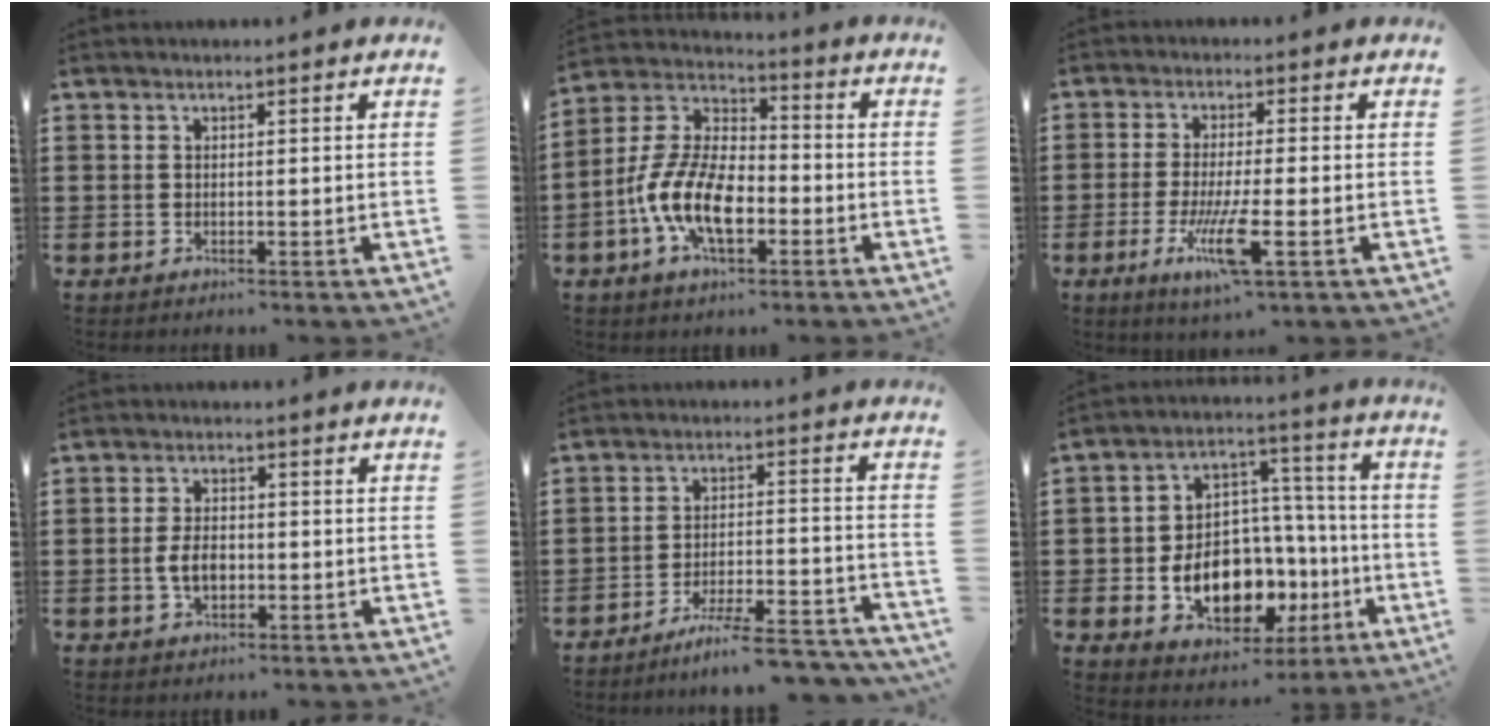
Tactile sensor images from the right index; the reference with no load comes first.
{"total": 11.5, "force": [-4.4, 5.5, 9.1], "torque": [-0.220, -0.003, -0.089]}
{"total": 8.6, "force": [-3.2, 1.1, 7.9], "torque": [-0.165, -0.025, -0.060]}
{"total": 4.1, "force": [-0.8, 2.3, 3.3], "torque": [-0.074, -0.001, -0.018]}
{"total": 7.4, "force": [-6.7, 0.1, 3.2], "torque": [-0.042, 0.006, -0.124]}
{"total": 11.9, "force": [-4.0, 8.3, 7.4], "torque": [-0.144, 0.004, -0.068]}